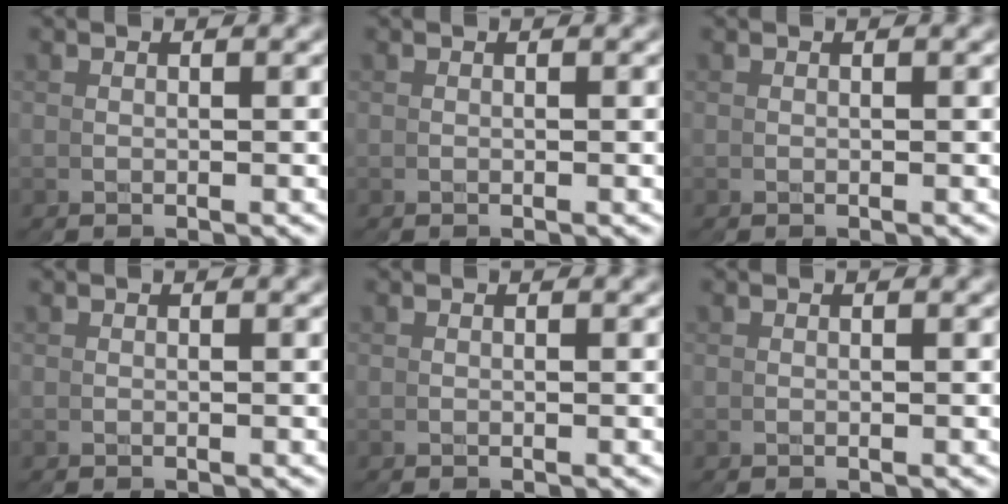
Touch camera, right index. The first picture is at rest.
{"total": 0.0}
{"total": 0.0}
{"total": 0.0}
{"total": 0.0}
{"total": 0.0}